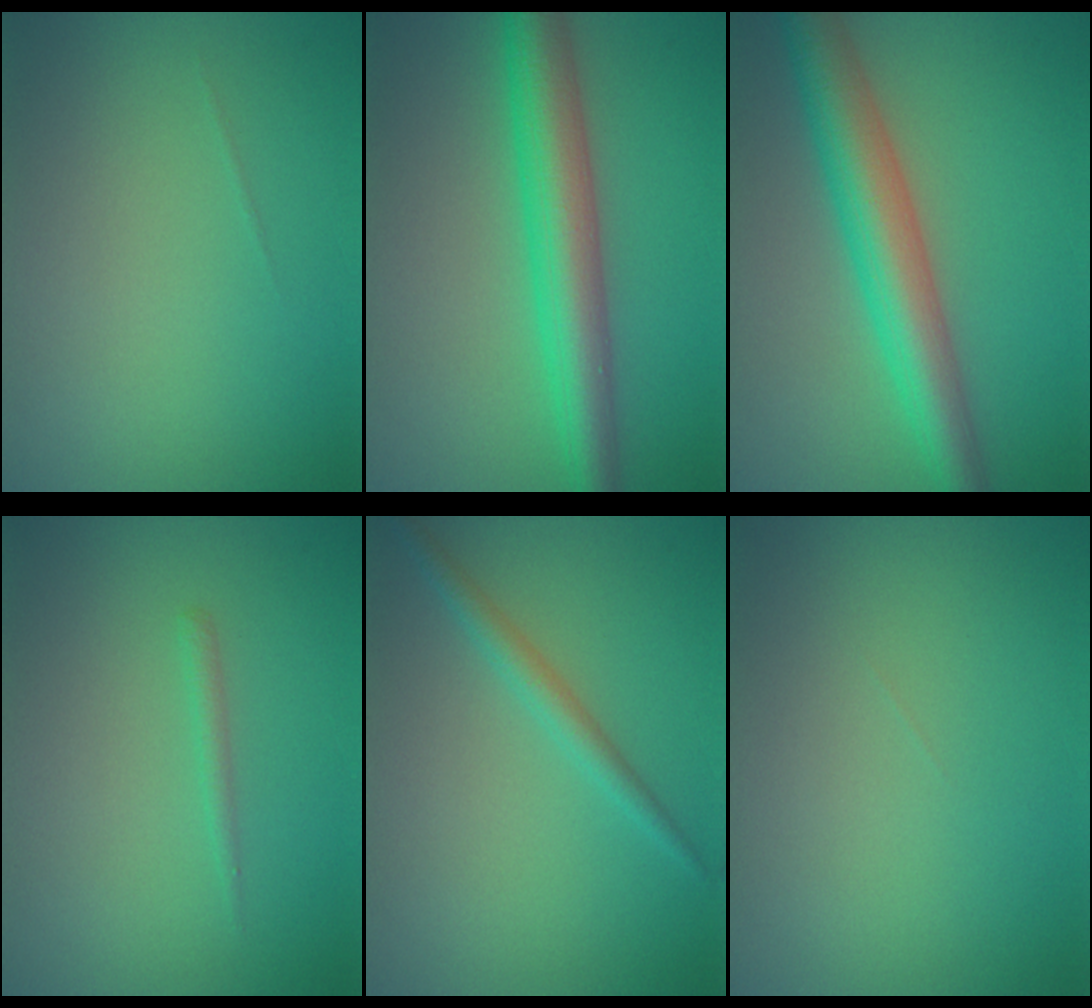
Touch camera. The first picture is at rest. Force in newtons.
{"total": 6.3, "press": 6.3, "slide": 0.1}
{"total": 6.7, "press": 6.7, "slide": 0.3}
{"total": 0.8, "press": 0.8, "slide": 0.1}
{"total": 1.8, "press": 1.8, "slide": 0.1}
{"total": 0.0}